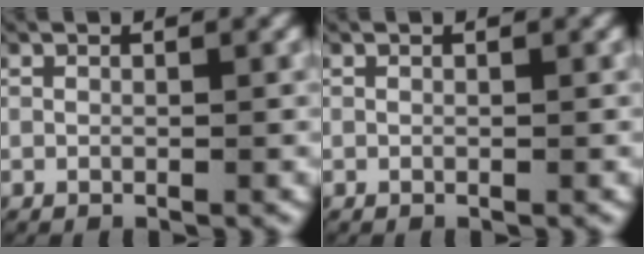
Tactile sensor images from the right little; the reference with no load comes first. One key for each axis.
{"total": 0.0}